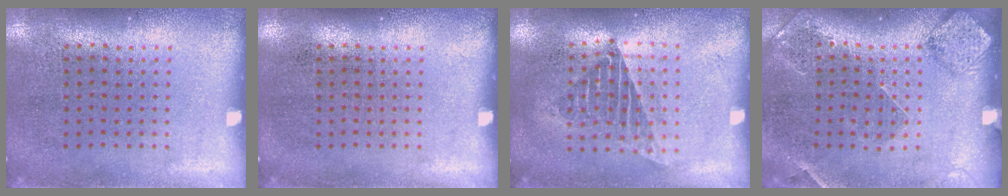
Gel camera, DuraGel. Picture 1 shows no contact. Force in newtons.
{"total": 0.0}
{"total": 1.3, "press": 1.2, "slide": 0.6}
{"total": 1.5, "press": 1.4, "slide": 0.6}